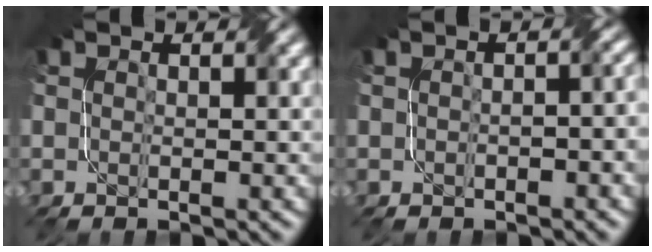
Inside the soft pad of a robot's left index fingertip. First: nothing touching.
{"total": 3.0, "force": [-0.1, 1.7, 2.5], "torque": [-0.016, 0.005, -0.002]}